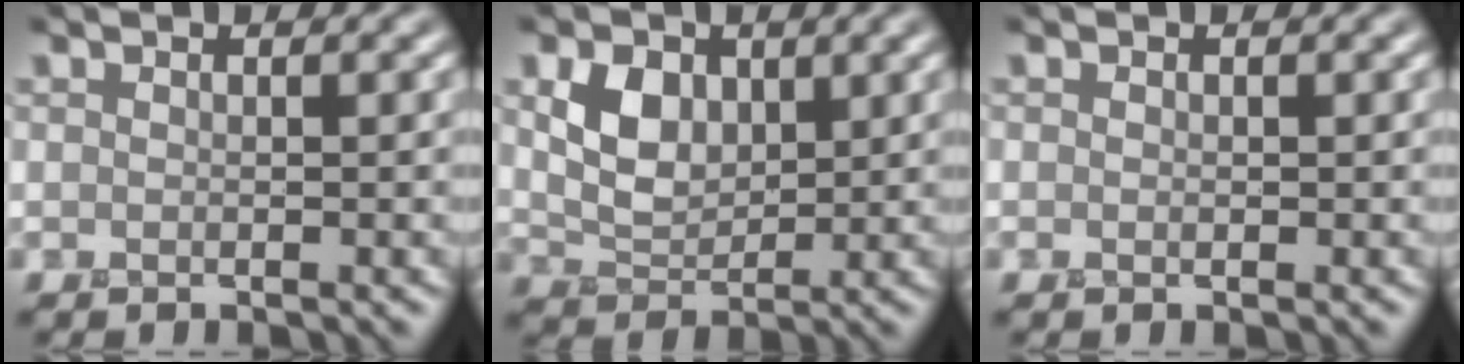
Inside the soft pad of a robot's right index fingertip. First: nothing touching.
{"total": 3.8, "force": [0.9, 2.7, 2.5], "torque": [-0.049, -0.006, 0.014]}
{"total": 0.0}